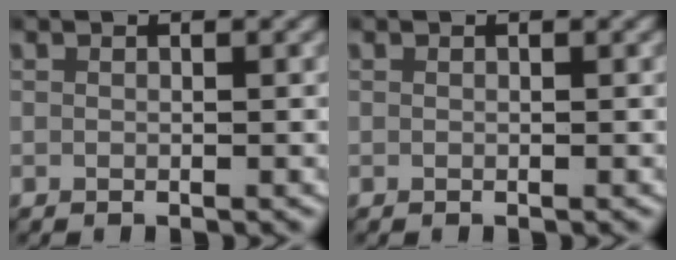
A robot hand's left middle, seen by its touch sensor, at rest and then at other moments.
{"total": 0.0}